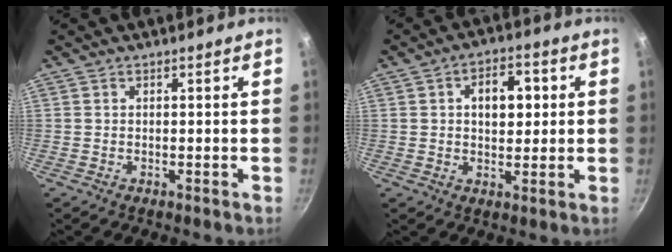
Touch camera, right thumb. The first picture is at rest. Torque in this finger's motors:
{"motor_torque": [-0.12, 0.21, 0.15, -0.09, 0.17]}